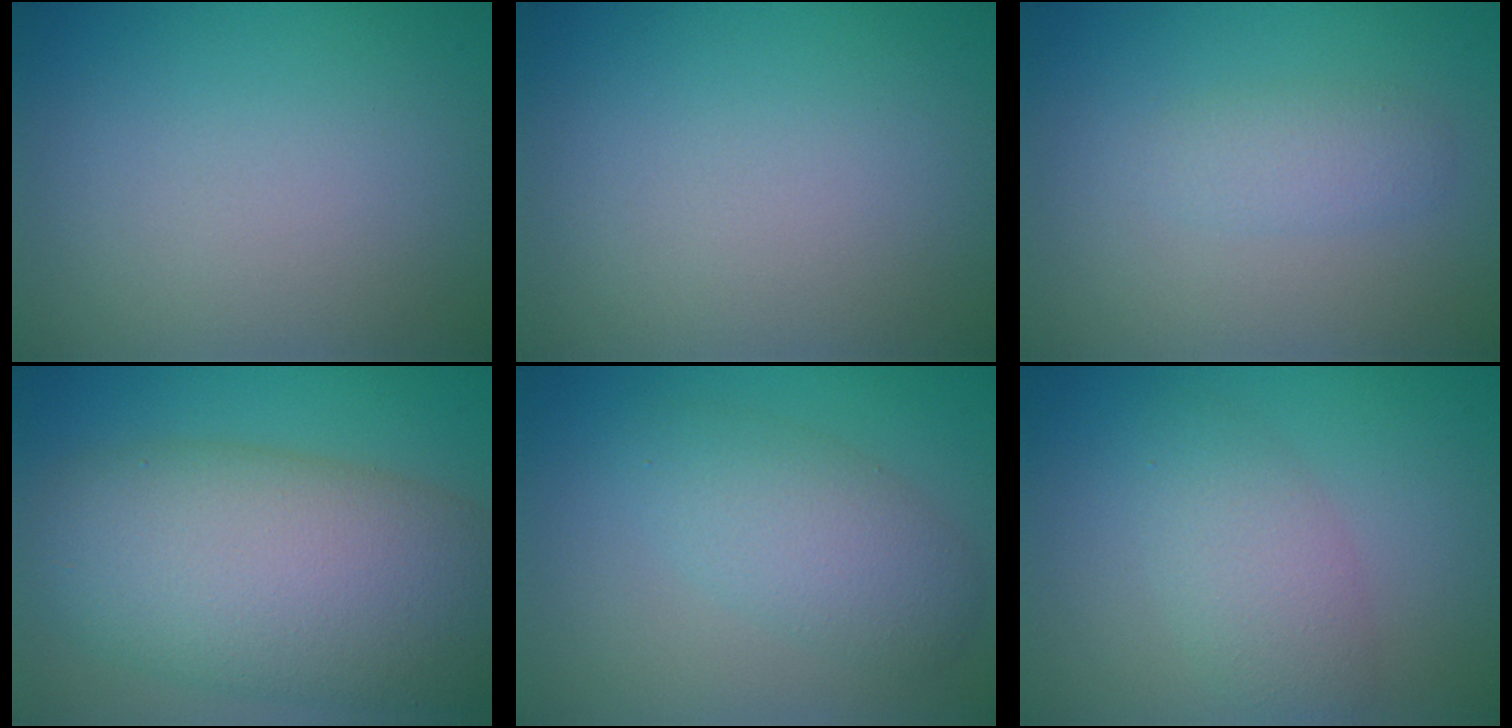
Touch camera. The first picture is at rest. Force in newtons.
{"total": 0.0}
{"total": 1.7, "press": 1.7, "slide": 0.1}
{"total": 12.3, "press": 12.3, "slide": 0.3}
{"total": 4.0, "press": 4.0, "slide": 0.3}
{"total": 3.3, "press": 3.3, "slide": 0.1}